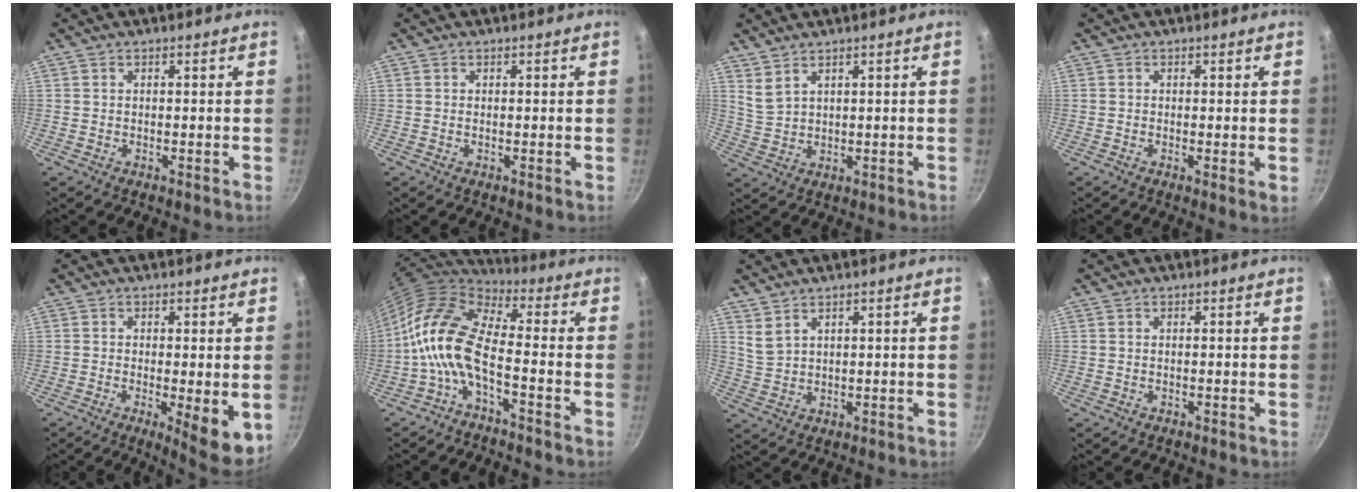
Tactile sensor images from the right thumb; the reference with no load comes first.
{"total": 0.0}
{"total": 3.2, "force": [2.5, 1.4, 1.5], "torque": [-0.026, -0.014, 0.061]}
{"total": 1.3, "force": [0.1, 0.4, 1.2], "torque": [-0.019, -0.009, -0.004]}
{"total": 8.0, "force": [-1.2, 2.2, 7.6], "torque": [-0.098, -0.016, -0.011]}
{"total": 12.4, "force": [-3.3, 5.2, 10.7], "torque": [-0.215, 0.039, -0.079]}
{"total": 3.2, "force": [2.4, 1.6, 1.4], "torque": [-0.023, -0.012, 0.057]}
{"total": 0.0}